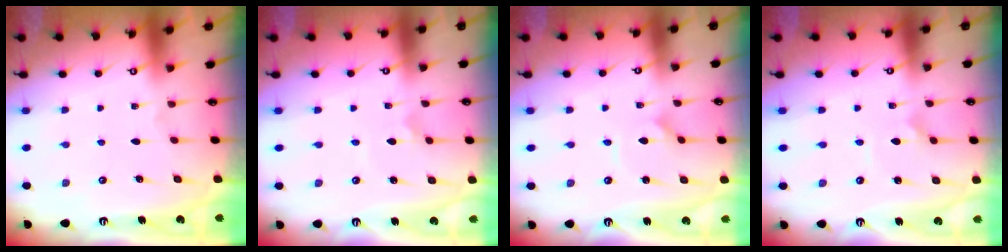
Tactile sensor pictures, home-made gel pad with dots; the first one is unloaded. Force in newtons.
{"total": 1.8, "press": 1.7, "slide": 0.4}
{"total": 2.9, "press": 2.9, "slide": 0.3}
{"total": 2.7, "press": 2.6, "slide": 0.3}